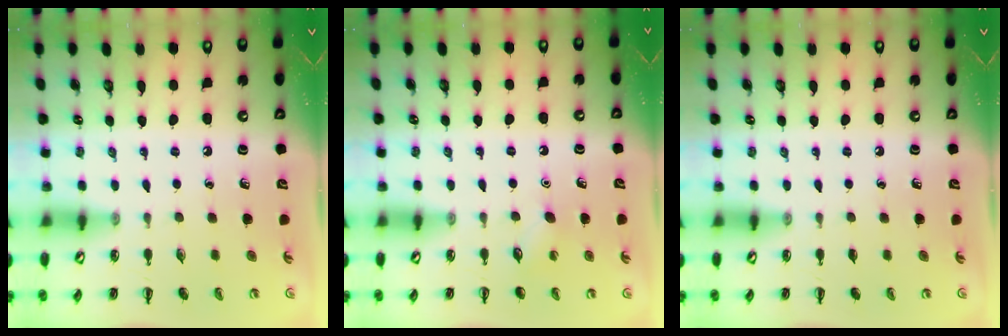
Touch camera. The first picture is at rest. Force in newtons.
{"total": 2.9, "press": 2.8, "slide": 0.7}
{"total": 0.0}